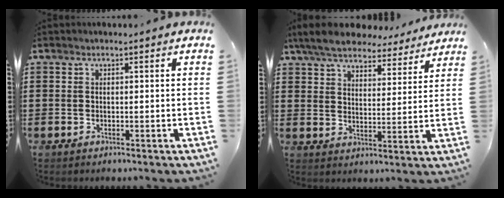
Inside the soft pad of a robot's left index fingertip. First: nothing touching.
{"total": 7.2, "force": [6.7, 1.4, 2.4], "torque": [-0.076, -0.026, 0.120]}